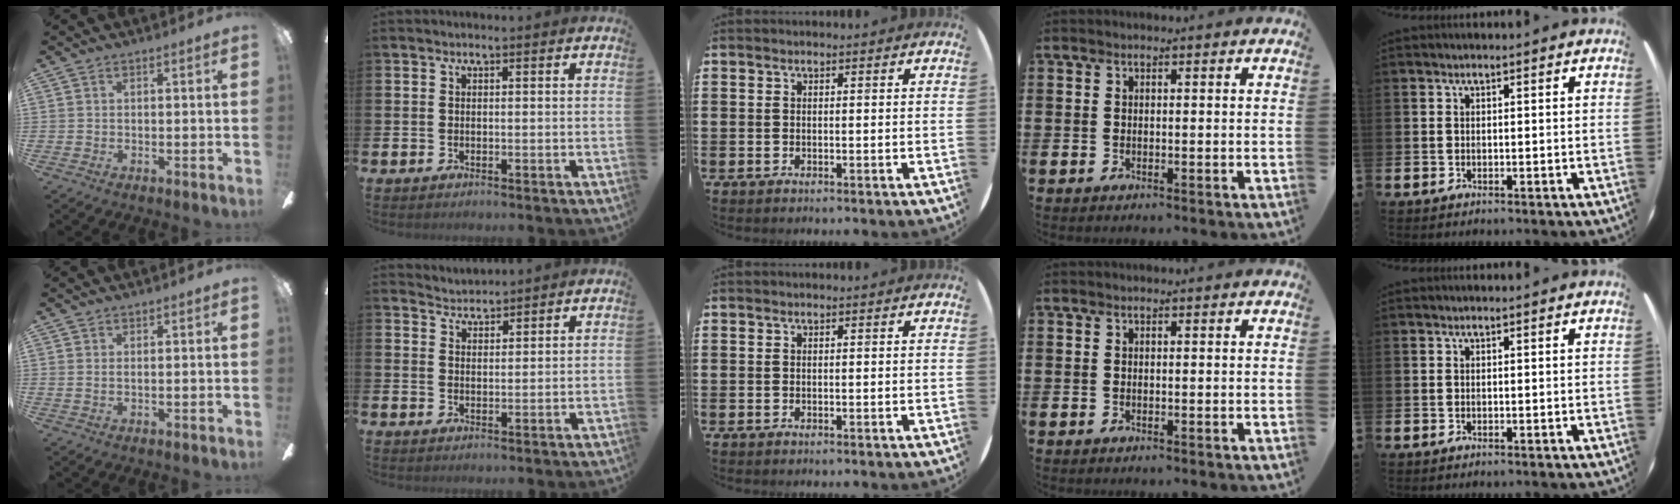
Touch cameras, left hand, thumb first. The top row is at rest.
{"thumb": {"total": 0.8, "force": [0.5, 0.1, 0.7], "torque": [-0.016, 0.000, 0.008]}, "index": {"total": 3.2, "force": [3.1, 0.4, -0.5], "torque": [-0.008, -0.012, 0.059]}}